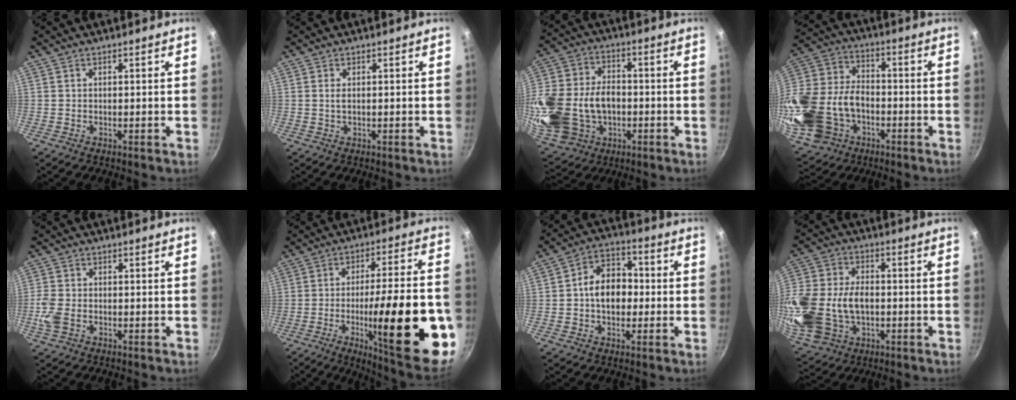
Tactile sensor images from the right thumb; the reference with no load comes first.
{"total": 1.3, "force": [0.2, 0.7, 1.2], "torque": [-0.022, 0.001, 0.002]}
{"total": 25.3, "force": [-4.0, 18.7, 16.5], "torque": [-0.374, 0.031, -0.054]}
{"total": 24.2, "force": [-6.8, 17.6, 15.1], "torque": [-0.326, 0.034, -0.113]}
{"total": 4.7, "force": [-1.4, 3.1, 3.2], "torque": [-0.075, 0.005, -0.031]}
{"total": 28.2, "force": [-7.2, 6.8, 26.4], "torque": [-0.355, 0.014, -0.097]}
{"total": 10.2, "force": [-0.5, 7.5, 6.9], "torque": [-0.067, 0.028, -0.021]}
{"total": 21.5, "force": [-2.8, 15.2, 15.0], "torque": [-0.327, 0.029, -0.041]}